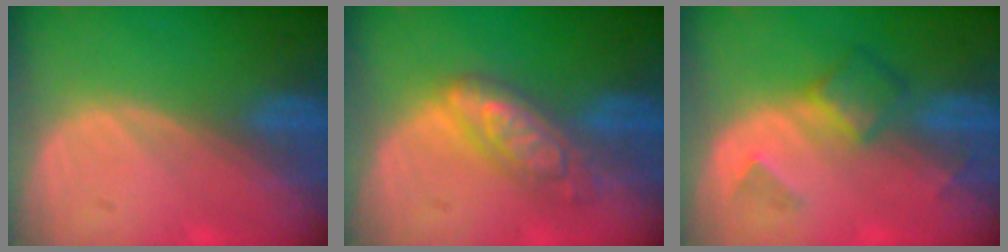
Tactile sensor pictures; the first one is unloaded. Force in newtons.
{"total": 6.3, "press": 6.3, "slide": 0.4}
{"total": 4.9, "press": 4.4, "slide": 2.1}